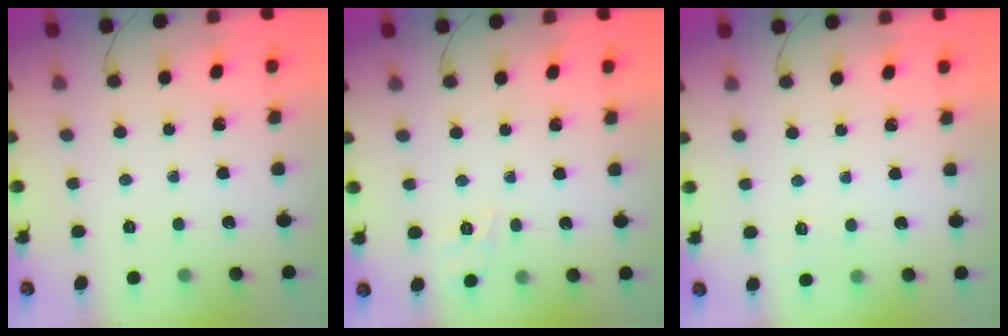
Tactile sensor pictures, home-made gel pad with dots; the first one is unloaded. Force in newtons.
{"total": 2.0, "press": 0.8, "slide": 1.9}
{"total": 2.7, "press": 2.1, "slide": 1.7}